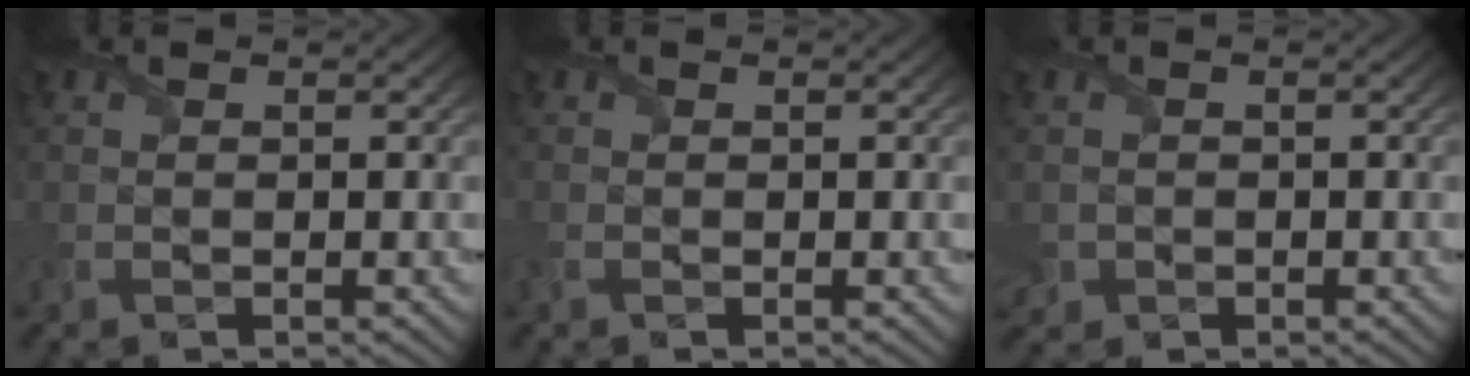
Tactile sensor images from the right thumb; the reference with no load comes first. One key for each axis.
{"total": 1.1, "fx": -0.8, "fy": 0.6, "fz": 0.5, "tx": -0.018, "ty": -0.008, "tz": -0.019}
{"total": 1.8, "fx": -0.8, "fy": 1.5, "fz": 0.3, "tx": -0.012, "ty": -0.013, "tz": -0.019}